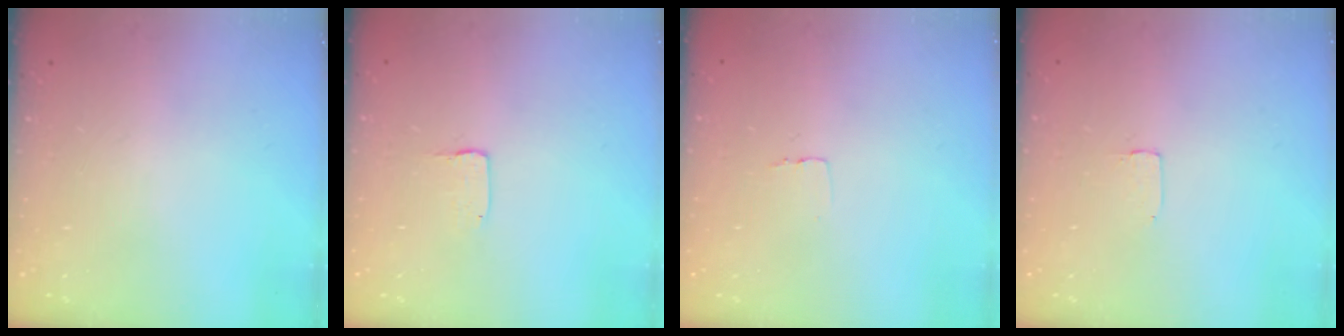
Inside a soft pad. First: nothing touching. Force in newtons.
{"total": 1.3, "press": 1.2, "slide": 0.1}
{"total": 2.6, "press": 2.6, "slide": 0.1}
{"total": 1.7, "press": 1.7, "slide": 0.1}